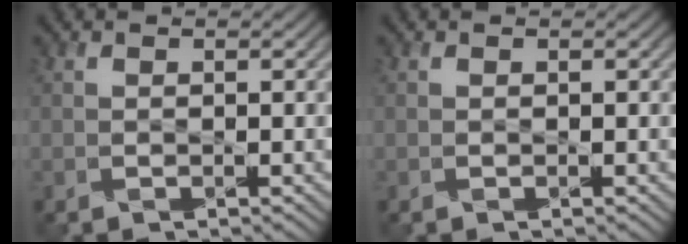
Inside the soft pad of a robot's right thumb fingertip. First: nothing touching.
{"total": 0.0}